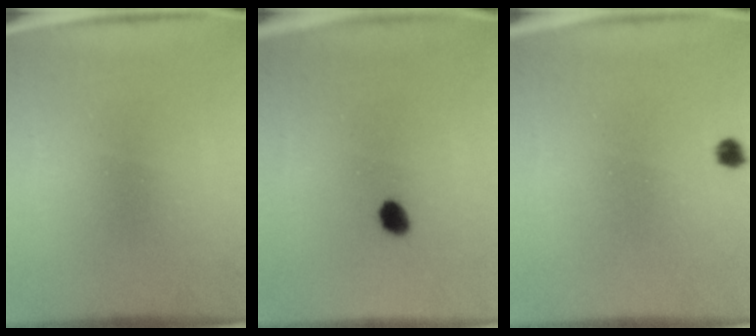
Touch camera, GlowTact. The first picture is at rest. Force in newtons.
{"total": 2.5}
{"total": 1.4}